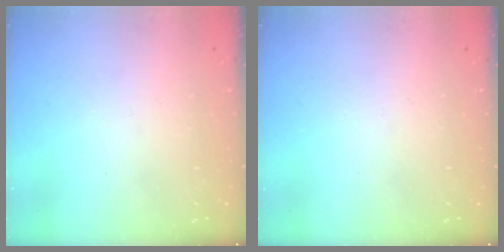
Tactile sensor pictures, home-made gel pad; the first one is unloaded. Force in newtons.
{"total": 0.0}